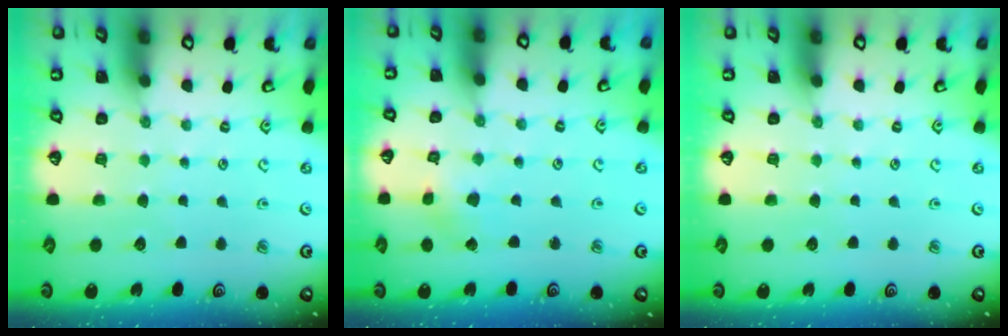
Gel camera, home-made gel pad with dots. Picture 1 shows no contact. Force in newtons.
{"total": 1.7, "press": 1.7, "slide": 0.3}
{"total": 0.0}